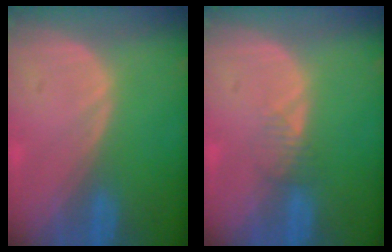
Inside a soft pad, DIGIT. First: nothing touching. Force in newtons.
{"total": 1.6, "press": 1.6, "slide": 0.2}